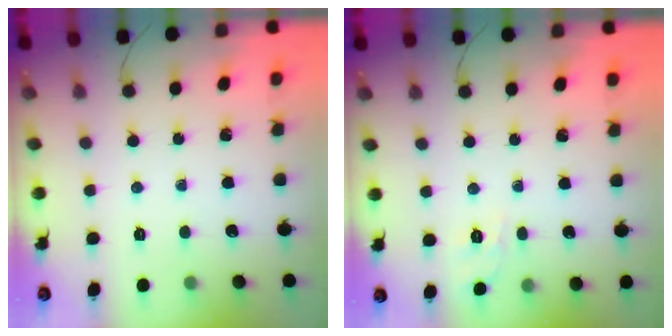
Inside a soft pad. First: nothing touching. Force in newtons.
{"total": 1.7, "press": 0.0, "slide": 1.7}